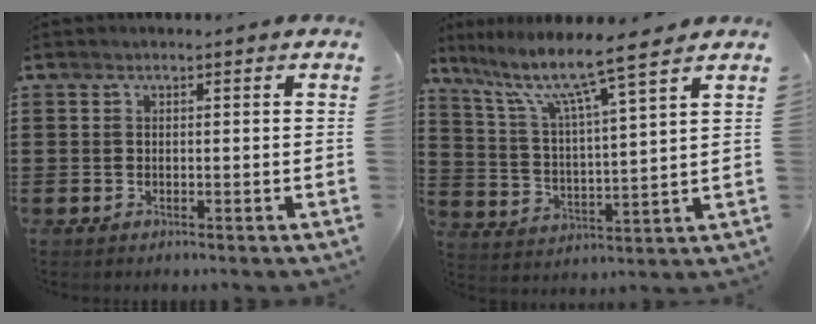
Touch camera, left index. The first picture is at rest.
{"total": 9.1, "force": [7.2, -0.4, 5.5], "torque": [-0.134, -0.048, 0.114]}